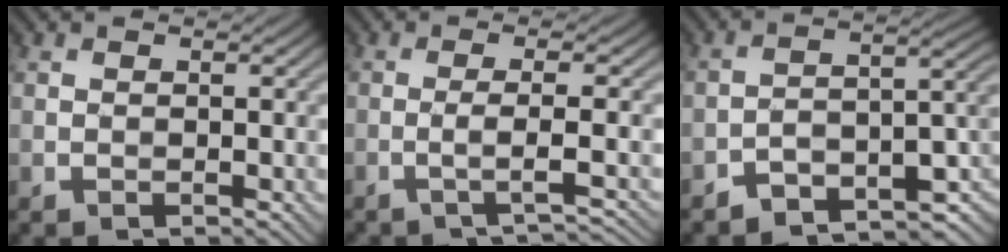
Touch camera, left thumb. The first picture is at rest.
{"total": 3.3, "force": [-1.2, 0.4, 3.0], "torque": [-0.040, 0.010, -0.043]}
{"total": 7.8, "force": [-5.7, 2.7, 4.6], "torque": [-0.055, -0.006, -0.104]}